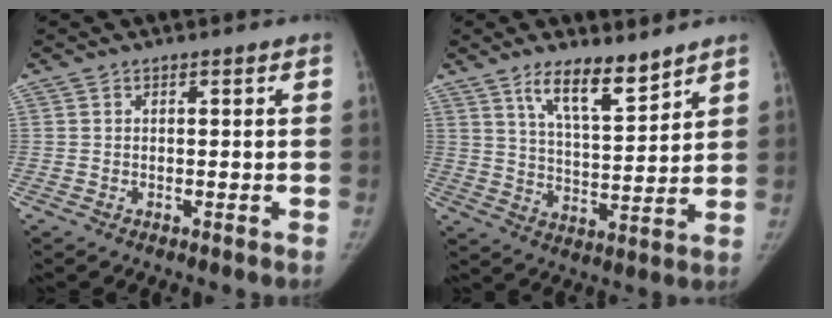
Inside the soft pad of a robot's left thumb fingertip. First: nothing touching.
{"total": 9.9, "force": [7.1, 2.9, 6.3], "torque": [-0.093, -0.053, 0.132]}